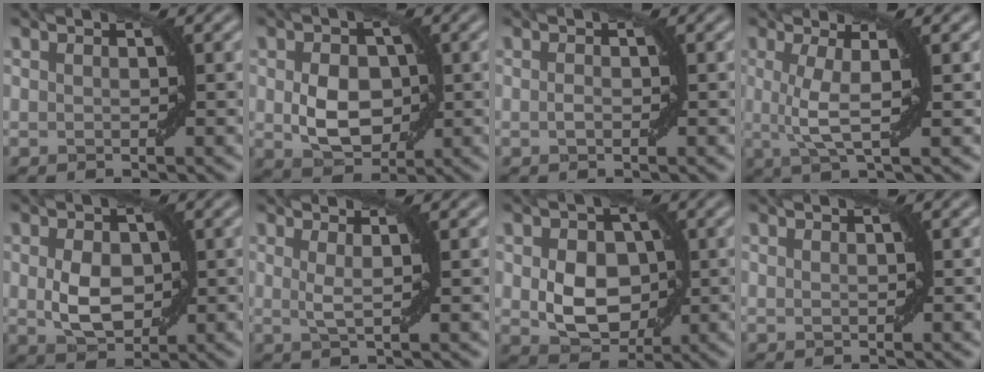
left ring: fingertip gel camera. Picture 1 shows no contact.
{"total": 4.7, "force": [-0.3, 3.3, 3.4], "torque": [-0.058, -0.004, -0.004]}
{"total": 0.6, "force": [-0.2, 0.2, 0.5], "torque": [-0.012, 0.003, -0.004]}
{"total": 3.4, "force": [0.2, 0.4, 3.3], "torque": [-0.066, -0.004, 0.005]}
{"total": 4.0, "force": [-0.2, 2.6, 2.9], "torque": [-0.057, -0.003, 0.001]}
{"total": 1.5, "force": [0.4, 0.0, 1.4], "torque": [-0.030, -0.004, 0.006]}
{"total": 5.8, "force": [-0.3, 4.2, 4.1], "torque": [-0.073, -0.005, -0.004]}
{"total": 0.0}